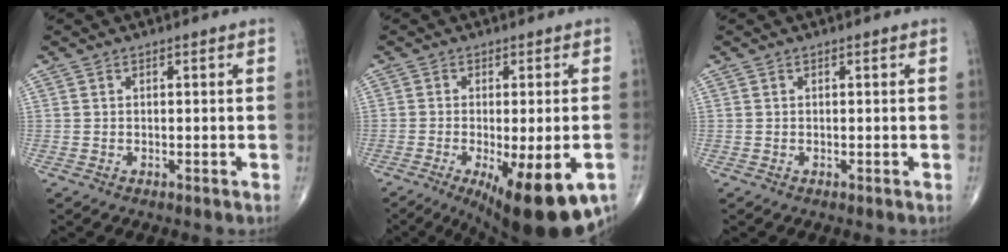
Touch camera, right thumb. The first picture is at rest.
{"total": 16.1, "force": [-7.2, 4.9, 13.5], "torque": [-0.164, -0.011, -0.095]}
{"total": 0.0}